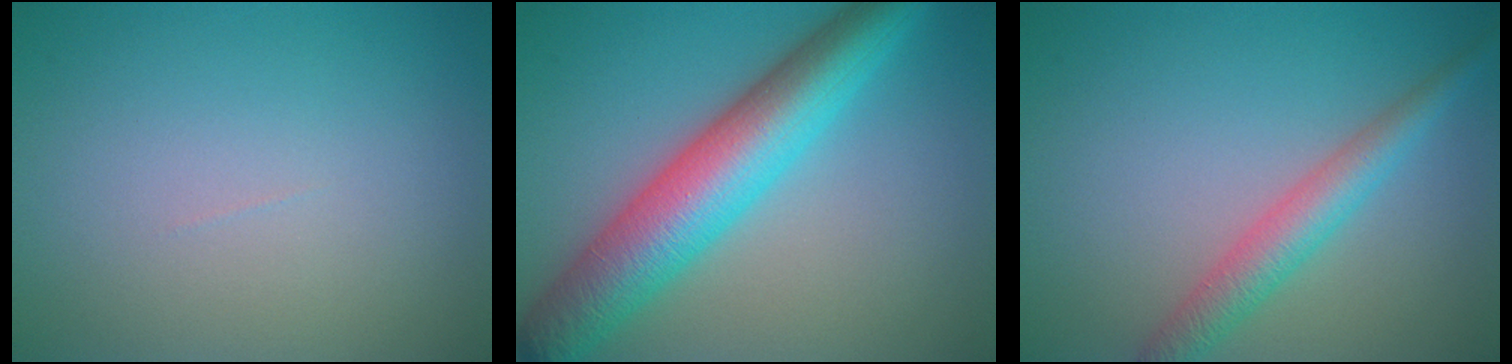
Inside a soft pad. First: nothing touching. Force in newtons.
{"total": 9.0, "press": 9.0, "slide": 0.2}
{"total": 3.5, "press": 3.5, "slide": 0.0}